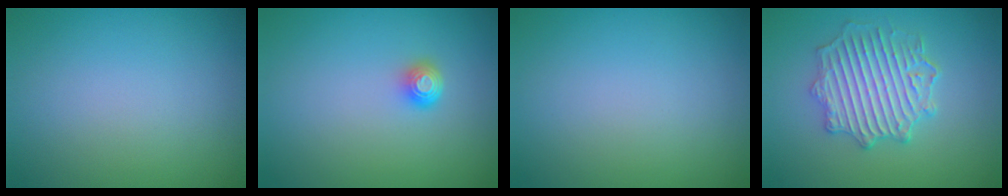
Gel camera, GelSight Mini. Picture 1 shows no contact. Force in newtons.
{"total": 1.6, "press": 1.2, "slide": 1.2}
{"total": 0.0}
{"total": 4.8, "press": 4.5, "slide": 1.7}